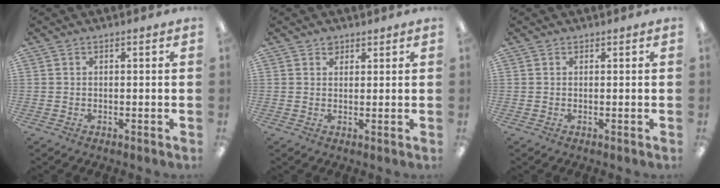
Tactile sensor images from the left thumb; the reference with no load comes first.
{"total": 2.0, "force": [1.5, 1.2, 0.5], "torque": [-0.002, -0.004, 0.027]}
{"total": 0.0}